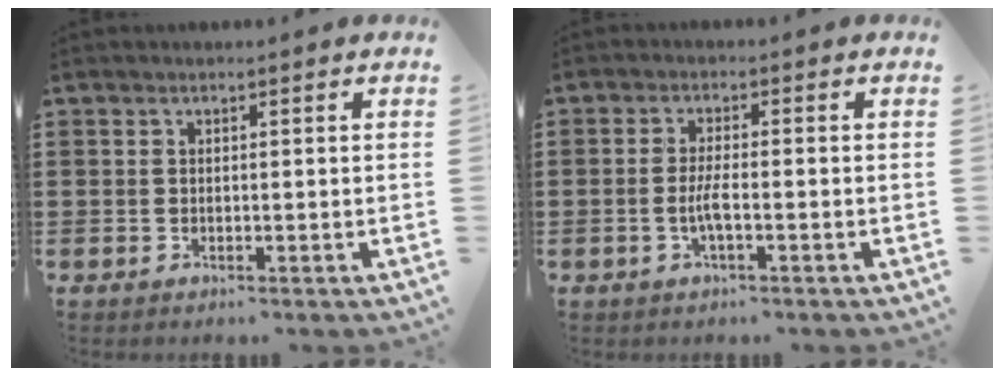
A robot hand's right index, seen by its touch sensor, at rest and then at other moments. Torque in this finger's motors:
{"motor_torque": [1.83, 0.31, 0.03, 0.02]}